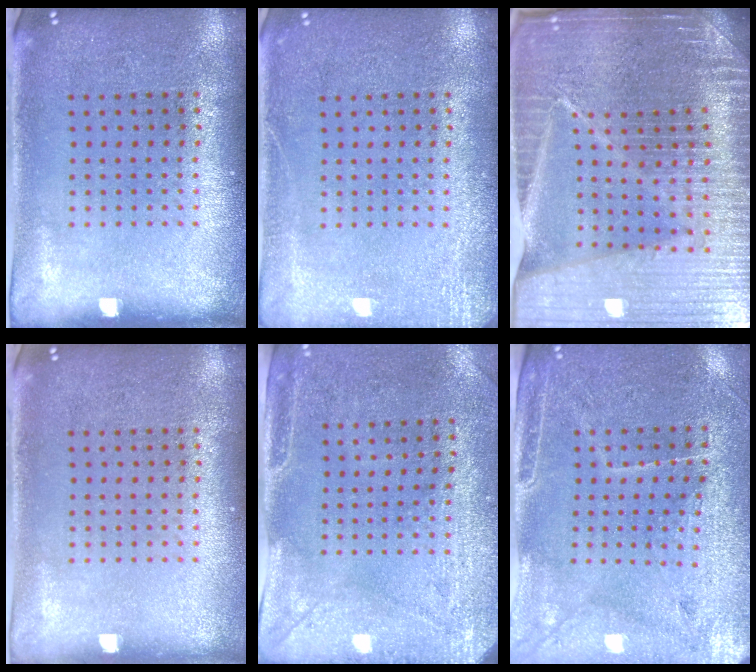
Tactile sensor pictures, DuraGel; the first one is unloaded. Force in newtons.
{"total": 2.5, "press": 2.4, "slide": 0.3}
{"total": 6.3, "press": 5.5, "slide": 3.0}
{"total": 0.0}
{"total": 3.0, "press": 2.4, "slide": 1.8}
{"total": 3.2, "press": 3.0, "slide": 1.3}